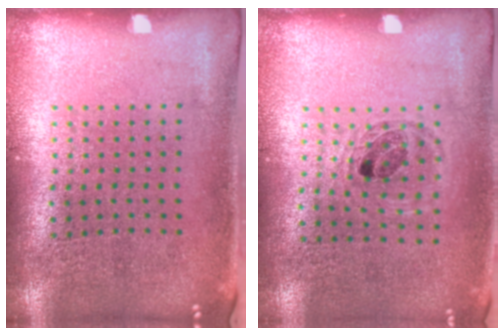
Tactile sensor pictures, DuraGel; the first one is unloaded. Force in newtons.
{"total": 1.0, "press": 0.9, "slide": 0.3}